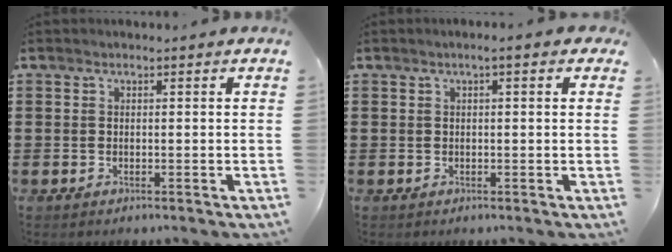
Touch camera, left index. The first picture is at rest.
{"total": 1.3, "force": [0.2, 0.2, 1.2], "torque": [-0.023, 0.001, 0.002]}